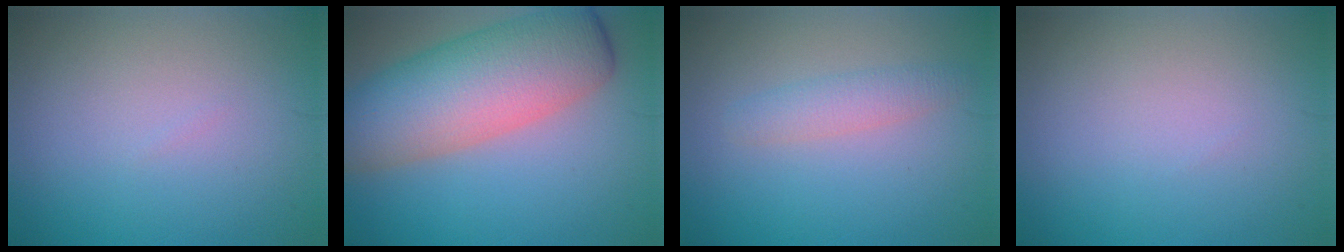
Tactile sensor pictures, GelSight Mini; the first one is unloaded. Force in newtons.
{"total": 9.9, "press": 9.9, "slide": 0.5}
{"total": 2.1, "press": 2.1, "slide": 0.1}
{"total": 0.0}